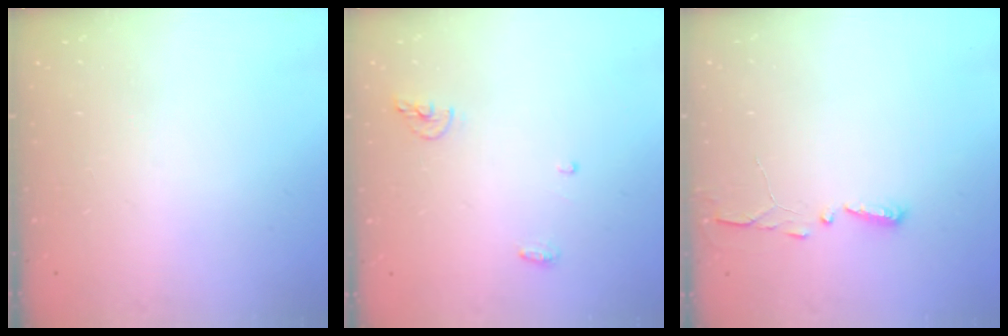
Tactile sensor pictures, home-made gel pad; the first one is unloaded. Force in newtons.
{"total": 5.2, "press": 5.0, "slide": 1.2}
{"total": 2.9, "press": 2.9, "slide": 0.4}